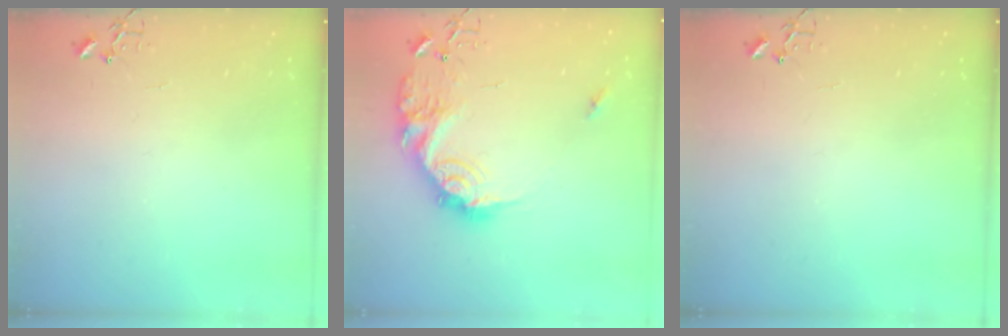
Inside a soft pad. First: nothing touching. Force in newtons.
{"total": 19.2, "press": 19.2, "slide": 1.0}
{"total": 0.0}